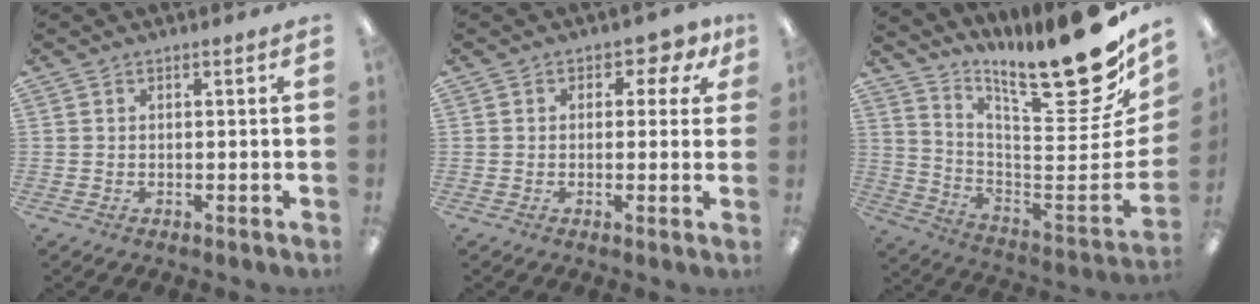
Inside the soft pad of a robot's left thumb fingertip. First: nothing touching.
{"total": 3.6, "force": [1.1, 2.4, 2.4], "torque": [-0.026, 0.001, 0.014]}
{"total": 24.3, "force": [16.6, 5.6, 16.9], "torque": [-0.227, -0.128, 0.269]}